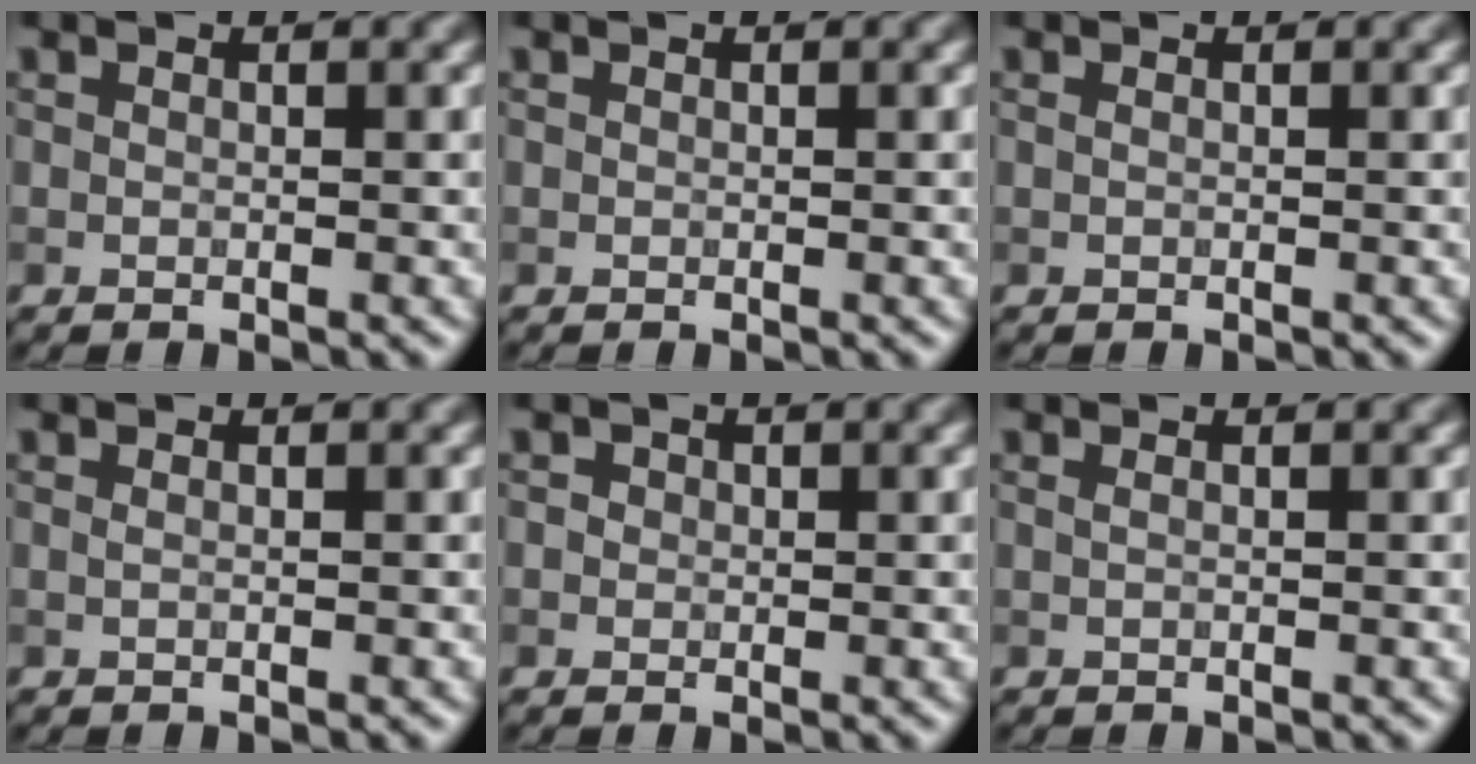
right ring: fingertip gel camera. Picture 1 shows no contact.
{"total": 0.0}
{"total": 0.0}
{"total": 0.5, "force": [0.2, 0.2, 0.4], "torque": [-0.006, 0.000, -0.001]}
{"total": 0.8, "force": [0.2, 0.7, 0.2], "torque": [-0.001, -0.003, 0.000]}
{"total": 0.7, "force": [0.3, 0.3, 0.6], "torque": [-0.007, 0.000, -0.003]}